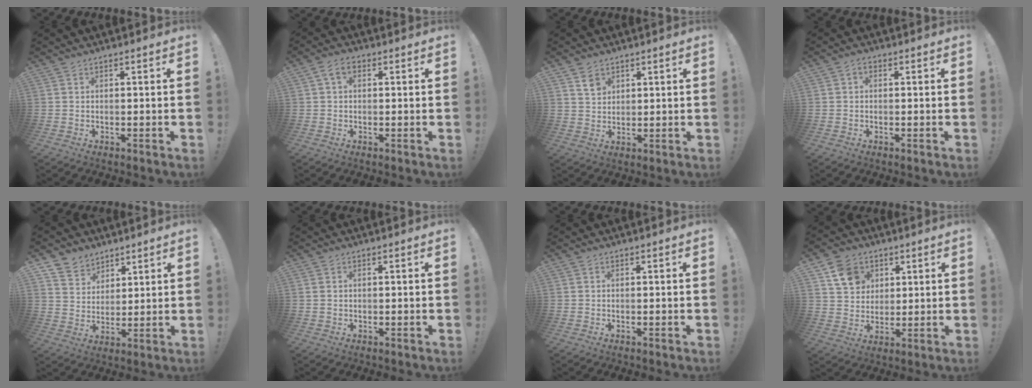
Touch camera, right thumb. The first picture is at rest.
{"total": 4.4, "force": [1.2, 2.8, 3.1], "torque": [-0.058, 0.009, 0.024]}
{"total": 4.2, "force": [2.8, 2.9, 1.1], "torque": [-0.001, -0.018, 0.048]}
{"total": 1.6, "force": [-0.1, 1.1, 1.0], "torque": [-0.025, 0.008, -0.002]}
{"total": 7.3, "force": [5.2, 5.0, 0.1], "torque": [-0.012, -0.047, 0.104]}
{"total": 0.7, "force": [0.3, 0.6, 0.2], "torque": [-0.009, 0.005, 0.006]}
{"total": 0.0}
{"total": 9.9, "force": [4.9, 8.1, 3.2], "torque": [-0.042, -0.022, 0.098]}